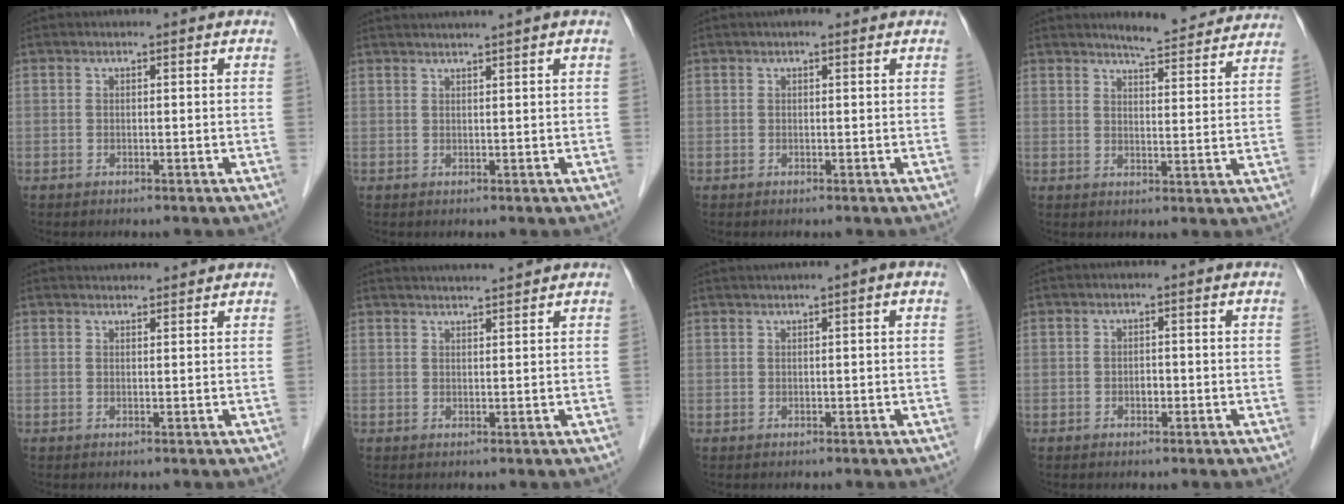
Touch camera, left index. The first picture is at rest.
{"total": 4.5, "force": [3.7, -1.2, 2.2], "torque": [-0.027, 0.022, 0.058]}
{"total": 1.3, "force": [0.9, 0.3, 0.8], "torque": [-0.015, 0.010, 0.010]}
{"total": 10.5, "force": [10.0, 1.1, 3.1], "torque": [-0.038, -0.005, 0.116]}
{"total": 3.9, "force": [3.9, 0.4, 0.4], "torque": [-0.012, 0.025, 0.052]}
{"total": 5.5, "force": [5.2, -0.9, 1.5], "torque": [-0.022, 0.018, 0.074]}
{"total": 2.7, "force": [1.7, -0.4, 2.1], "torque": [-0.039, 0.015, 0.031]}
{"total": 0.9, "force": [-0.4, 0.6, 0.6], "torque": [-0.012, 0.003, -0.006]}